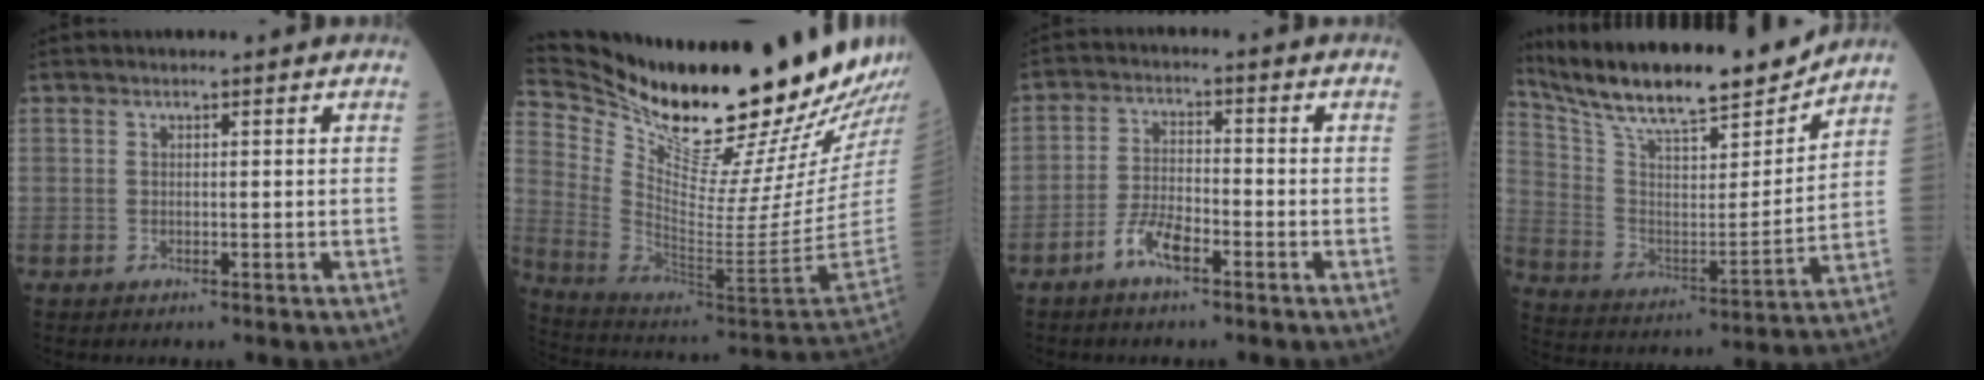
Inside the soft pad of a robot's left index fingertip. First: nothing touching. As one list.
[{"total": 31.8, "force": [26.9, 2.8, 16.8], "torque": [-0.290, -0.104, 0.401]}, {"total": 4.9, "force": [-3.2, 1.4, 3.4], "torque": [-0.077, 0.001, -0.064]}, {"total": 21.0, "force": [18.6, 2.8, 9.4], "torque": [-0.179, -0.005, 0.310]}]